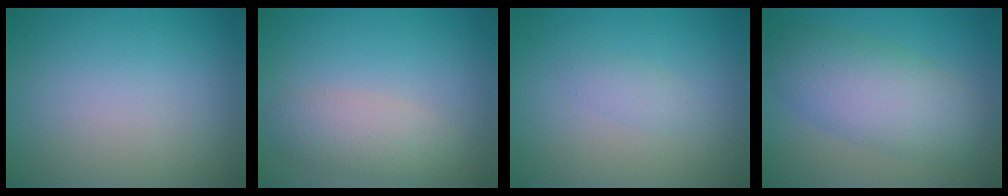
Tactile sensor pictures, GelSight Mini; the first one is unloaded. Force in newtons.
{"total": 3.0, "press": 3.0, "slide": 0.1}
{"total": 1.0, "press": 1.0, "slide": 0.1}
{"total": 6.1, "press": 6.1, "slide": 0.2}